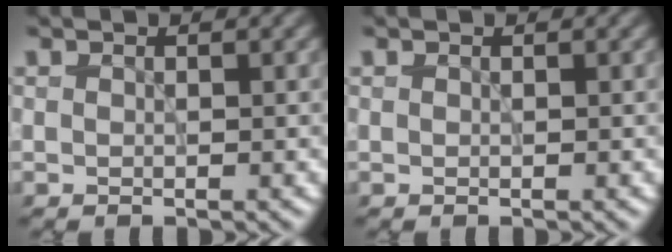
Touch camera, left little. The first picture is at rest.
{"total": 0.0}